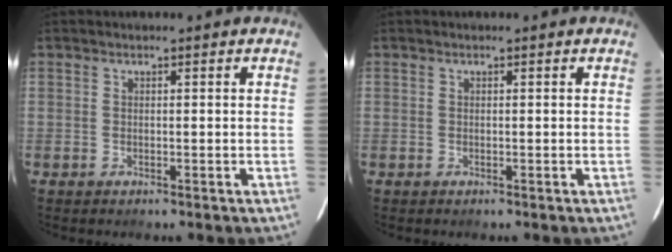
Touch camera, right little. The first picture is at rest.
{"total": 0.0}